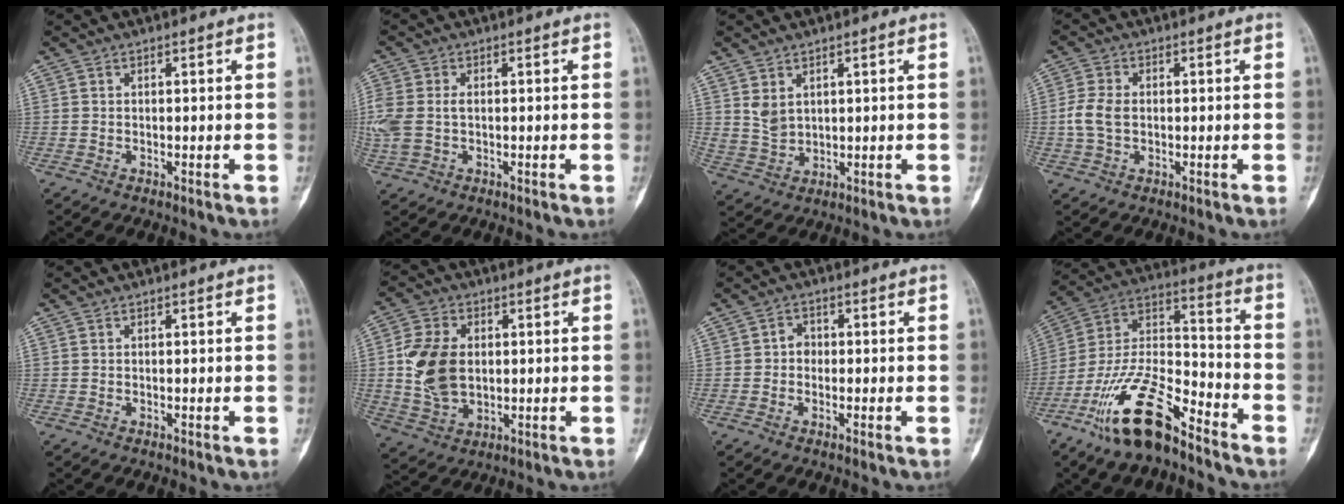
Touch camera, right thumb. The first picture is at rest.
{"total": 7.6, "force": [-0.2, 5.1, 5.6], "torque": [-0.161, 0.009, -0.001]}
{"total": 4.1, "force": [1.7, 2.7, 2.5], "torque": [-0.043, -0.013, 0.046]}
{"total": 5.0, "force": [-0.2, 3.3, 3.8], "torque": [-0.090, 0.007, -0.008]}
{"total": 0.0}
{"total": 11.9, "force": [0.7, 8.1, 8.7], "torque": [-0.164, 0.001, 0.020]}
{"total": 2.4, "force": [-0.4, 1.9, 1.5], "torque": [-0.011, 0.008, -0.017]}
{"total": 18.5, "force": [-12.5, 6.5, 12.0], "torque": [-0.221, 0.081, -0.232]}